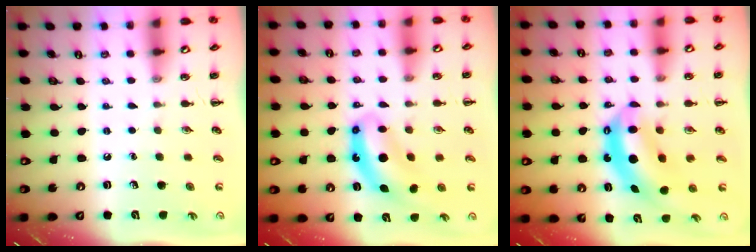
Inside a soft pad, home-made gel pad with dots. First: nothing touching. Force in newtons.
{"total": 9.4, "press": 9.3, "slide": 1.8}
{"total": 7.4, "press": 7.1, "slide": 2.0}